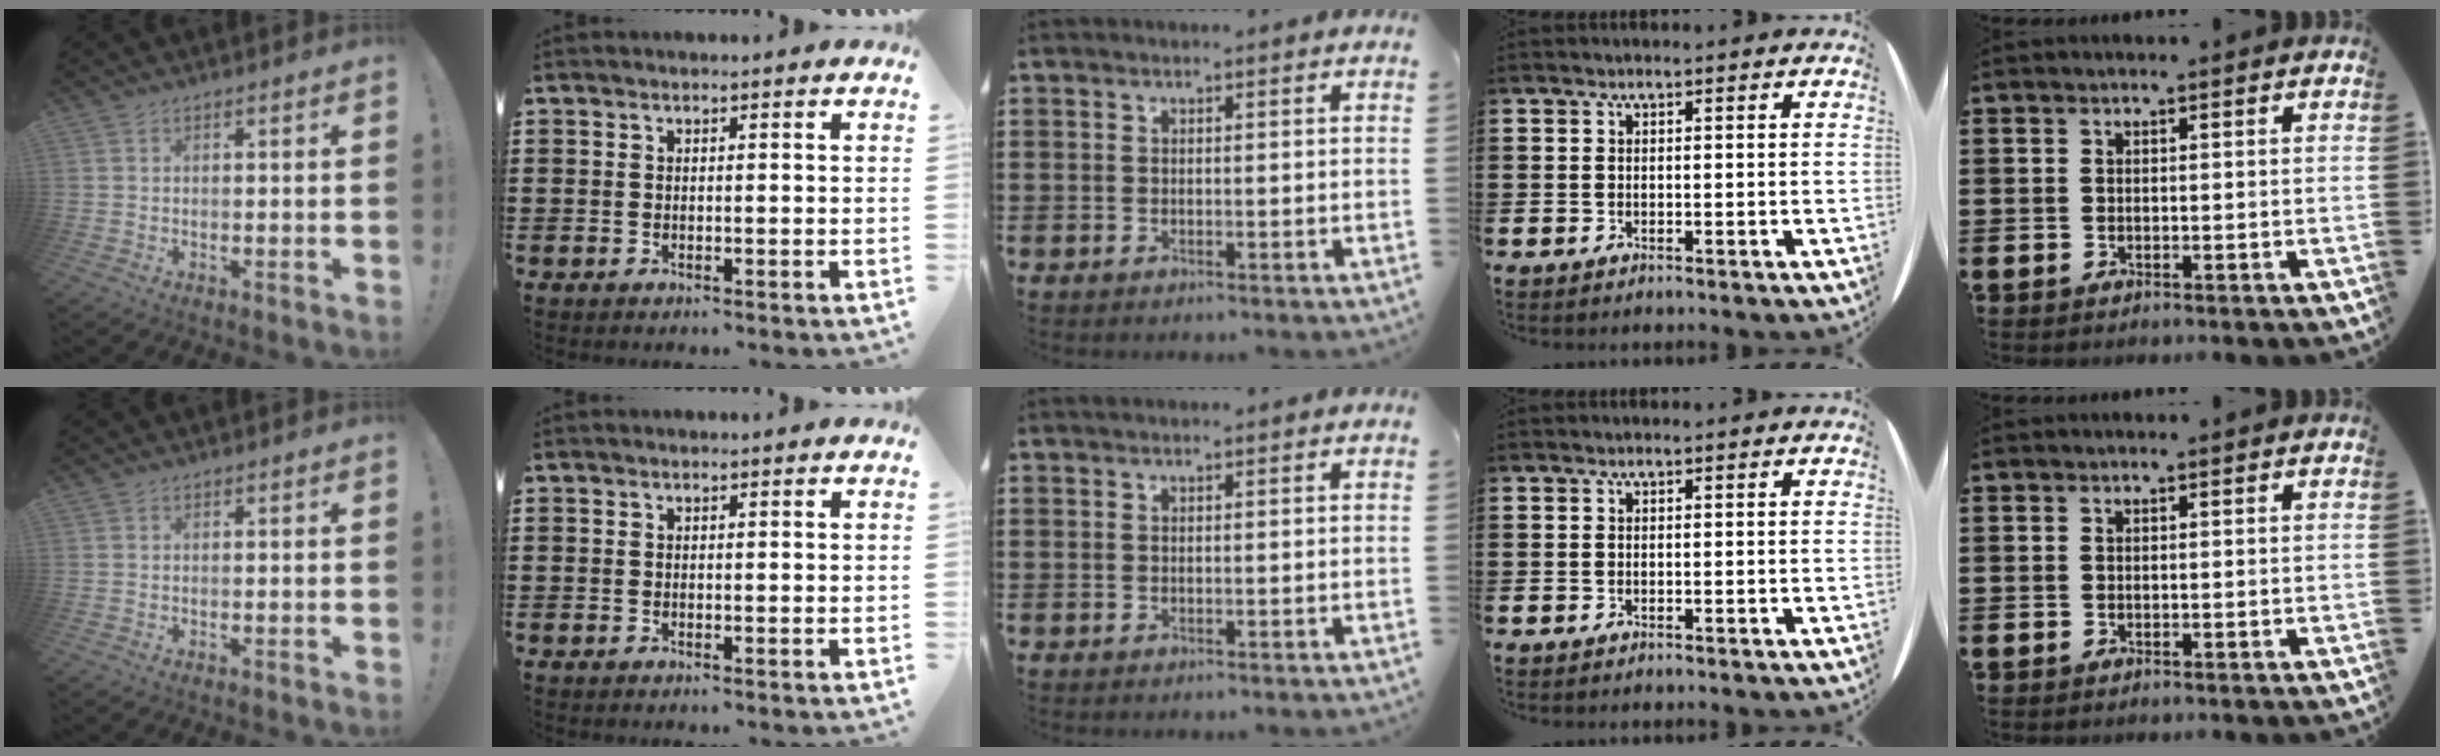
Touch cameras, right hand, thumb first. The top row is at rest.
{}